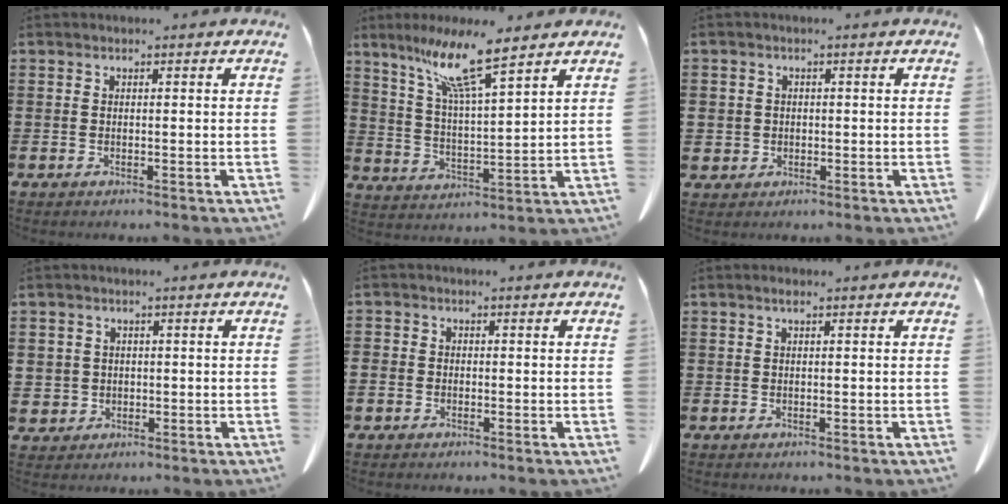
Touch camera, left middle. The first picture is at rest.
{"total": 11.1, "force": [8.2, 1.1, 7.4], "torque": [-0.166, -0.026, 0.140]}
{"total": 1.9, "force": [-0.1, 1.9, 0.1], "torque": [-0.012, 0.008, -0.005]}
{"total": 2.5, "force": [0.2, 2.5, 0.1], "torque": [-0.017, 0.009, 0.000]}
{"total": 1.3, "force": [-0.5, 1.1, 0.3], "torque": [-0.009, 0.004, -0.010]}
{"total": 0.5, "force": [0.2, 0.3, 0.4], "torque": [-0.009, 0.004, 0.004]}